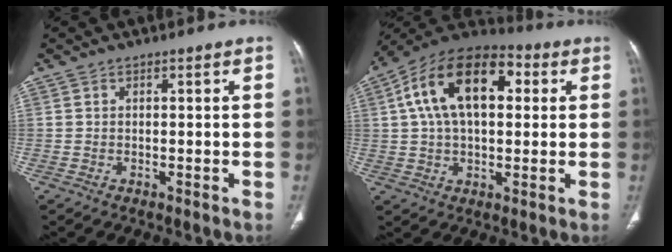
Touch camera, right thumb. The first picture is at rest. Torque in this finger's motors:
{"motor_torque": [1.38, 1.79, 0.65, -0.47, 0.32]}